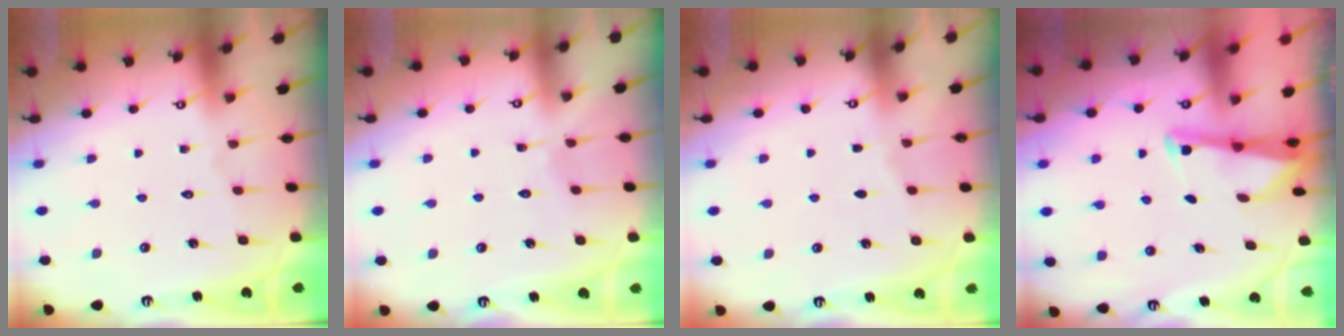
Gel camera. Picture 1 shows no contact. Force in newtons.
{"total": 2.9, "press": 2.9, "slide": 0.4}
{"total": 1.7, "press": 1.6, "slide": 0.3}
{"total": 2.9, "press": 2.9, "slide": 0.3}